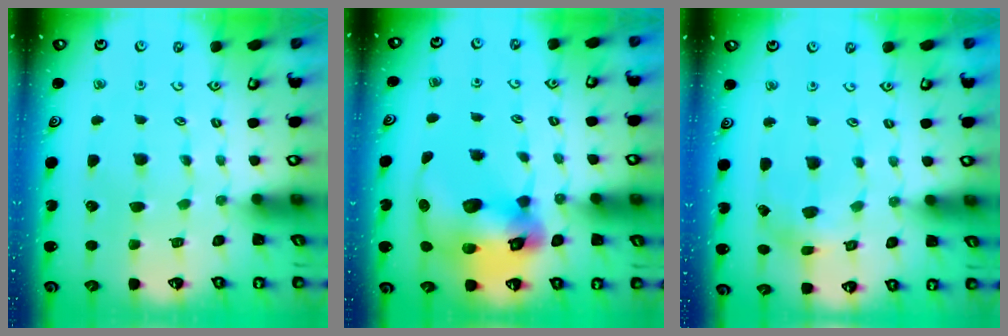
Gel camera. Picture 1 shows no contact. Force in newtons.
{"total": 17.4, "press": 17.2, "slide": 2.4}
{"total": 2.3, "press": 2.3, "slide": 0.4}